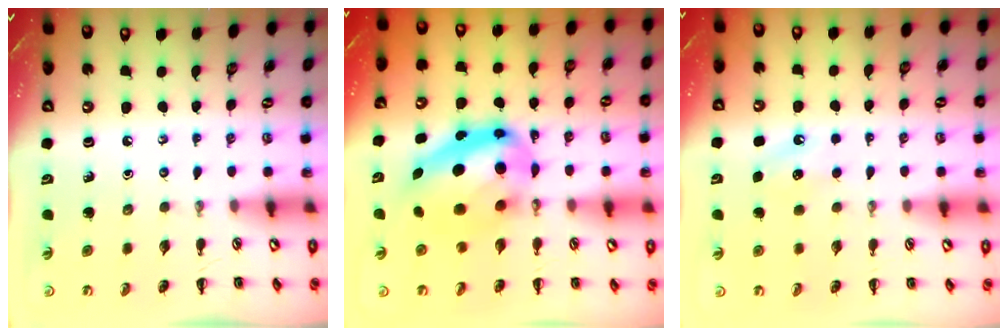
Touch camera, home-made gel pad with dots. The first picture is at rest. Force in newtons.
{"total": 15.3, "press": 14.8, "slide": 3.7}
{"total": 4.5, "press": 4.4, "slide": 1.3}